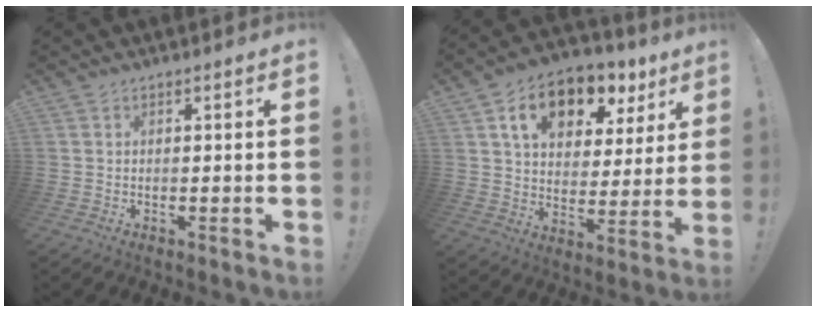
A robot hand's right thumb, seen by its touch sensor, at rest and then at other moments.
{"total": 15.1, "force": [8.4, 9.2, 8.6], "torque": [-0.137, -0.035, 0.150]}